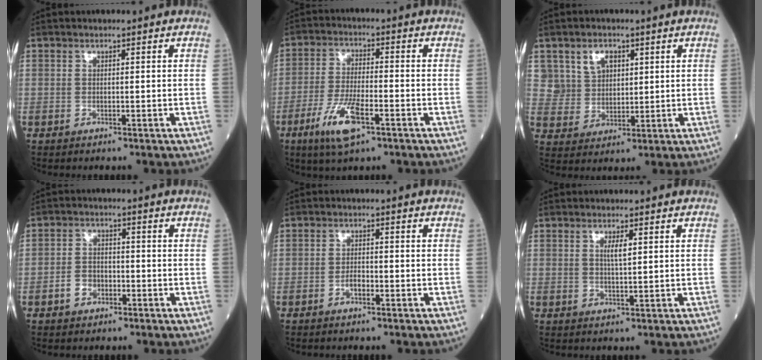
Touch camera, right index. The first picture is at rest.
{"total": 8.5, "force": [-4.3, 1.9, 7.1], "torque": [-0.144, -0.015, -0.077]}
{"total": 6.3, "force": [3.1, 5.0, 2.1], "torque": [-0.037, 0.014, 0.065]}
{"total": 3.6, "force": [-1.6, 2.6, 1.8], "torque": [-0.039, 0.006, -0.027]}
{"total": 1.7, "force": [-0.9, 0.8, 1.3], "torque": [-0.020, 0.003, -0.017]}
{"total": 2.1, "force": [0.8, 0.2, 2.0], "torque": [-0.037, -0.003, 0.013]}